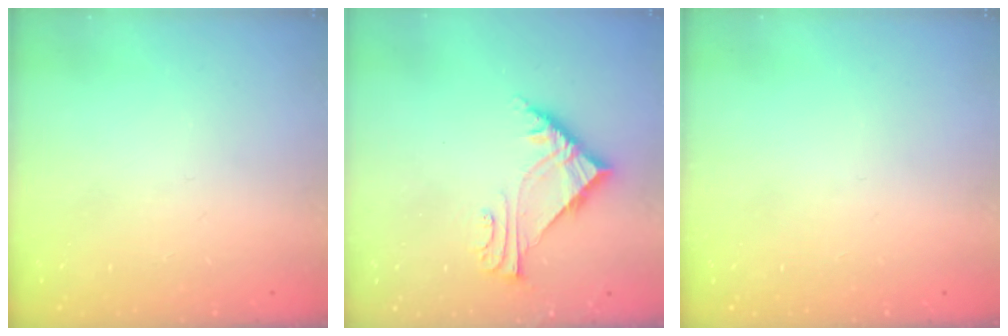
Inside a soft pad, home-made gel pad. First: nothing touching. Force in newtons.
{"total": 6.3, "press": 6.3, "slide": 0.6}
{"total": 0.0}